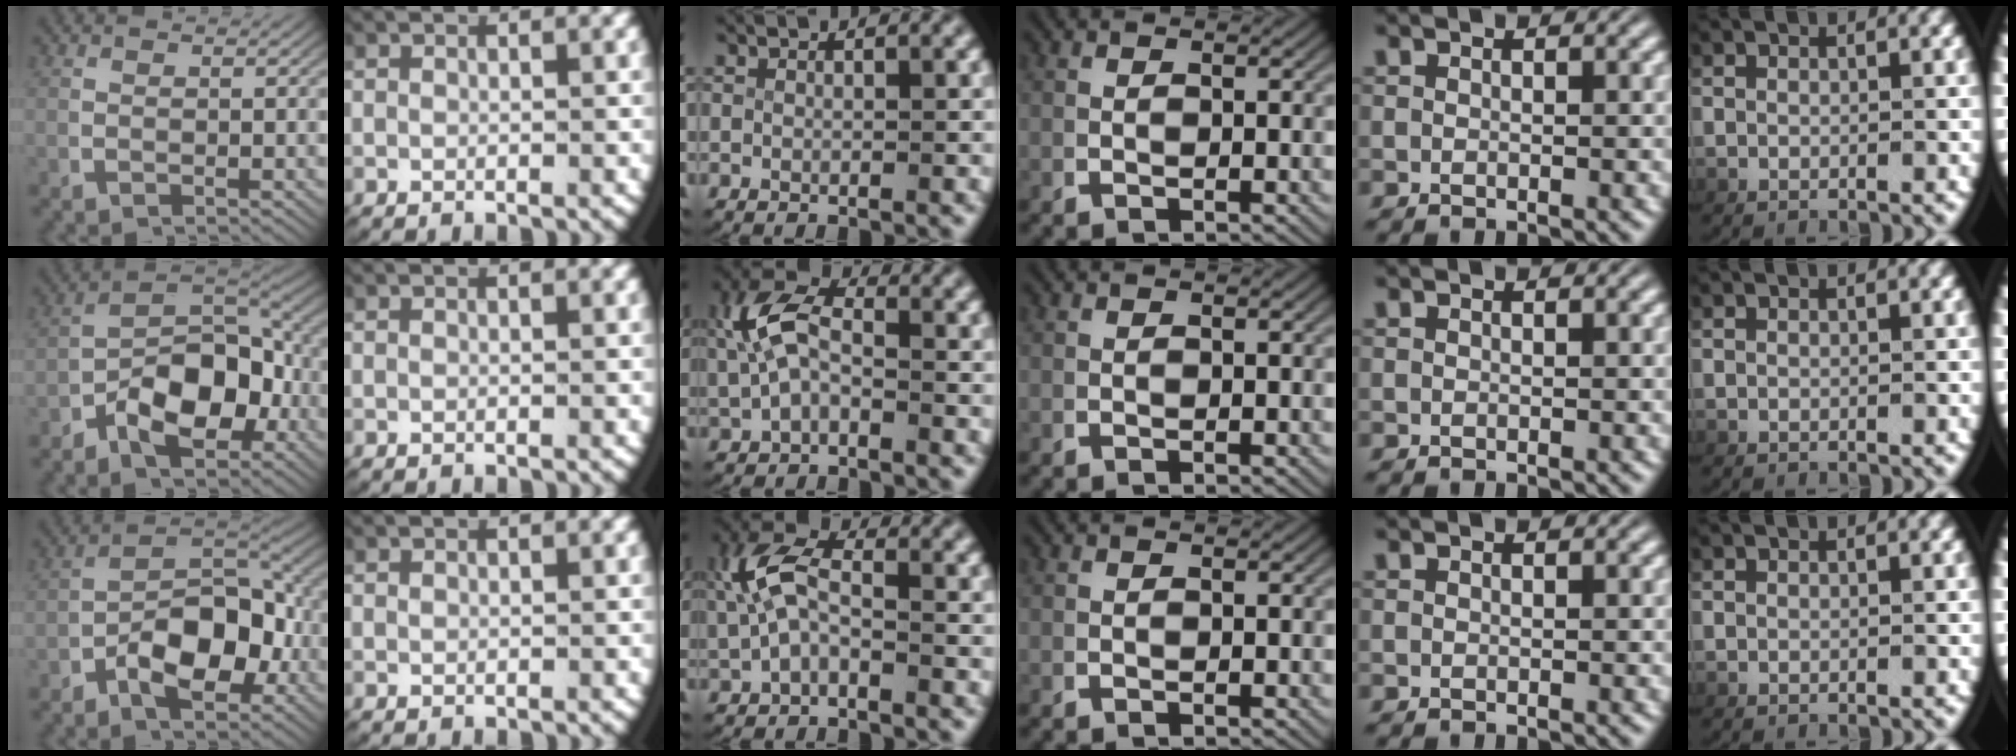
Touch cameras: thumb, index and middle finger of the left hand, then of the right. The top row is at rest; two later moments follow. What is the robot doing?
{"motion": "lift_and_place", "object": "fork"}